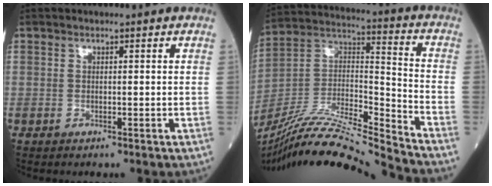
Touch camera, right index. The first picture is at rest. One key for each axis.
{"total": 21.3, "fx": -19.5, "fy": -1.0, "fz": 8.4, "tx": -0.188, "ty": 0.001, "tz": -0.350}